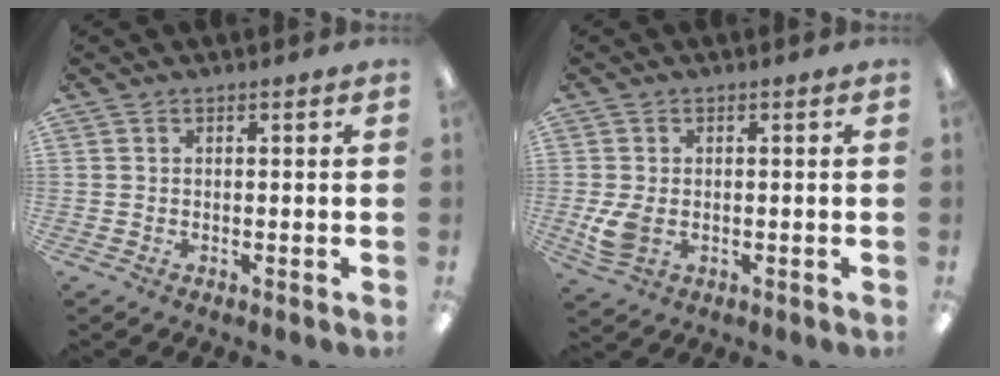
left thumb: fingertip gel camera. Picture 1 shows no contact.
{"total": 5.5, "force": [-0.6, 3.8, 4.0], "torque": [-0.092, -0.007, -0.015]}